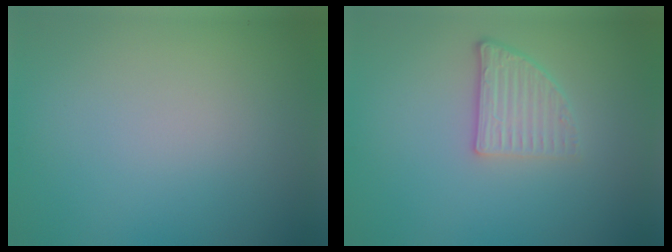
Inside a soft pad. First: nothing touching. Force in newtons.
{"total": 3.0, "press": 2.3, "slide": 1.8}